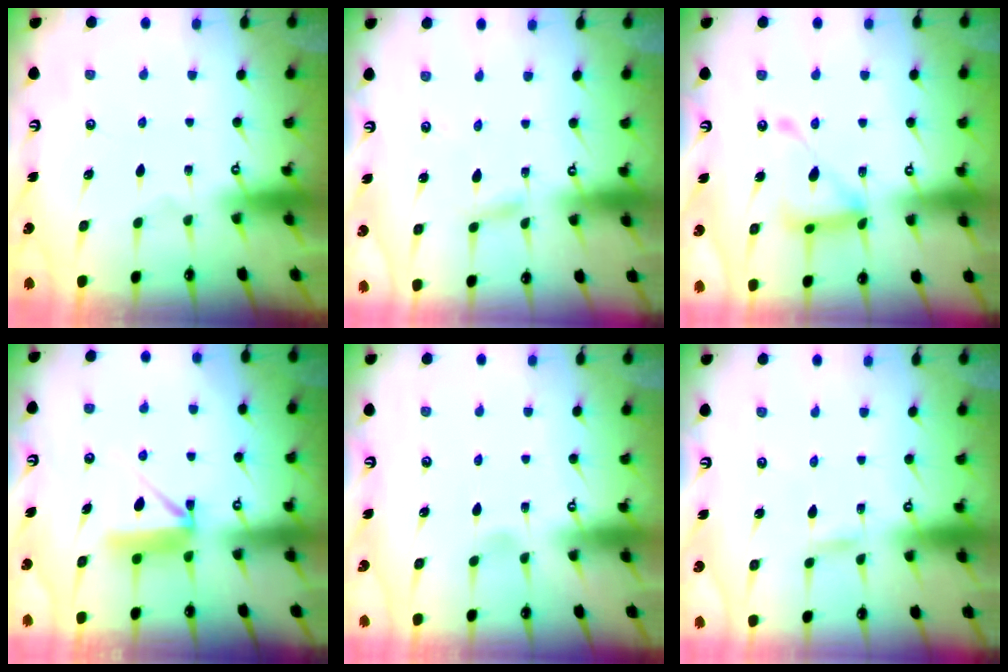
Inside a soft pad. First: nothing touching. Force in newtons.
{"total": 2.3, "press": 2.3, "slide": 0.3}
{"total": 15.1, "press": 15.1, "slide": 1.3}
{"total": 7.4, "press": 7.4, "slide": 0.4}
{"total": 3.0, "press": 3.0, "slide": 0.4}
{"total": 1.9, "press": 1.9, "slide": 0.1}